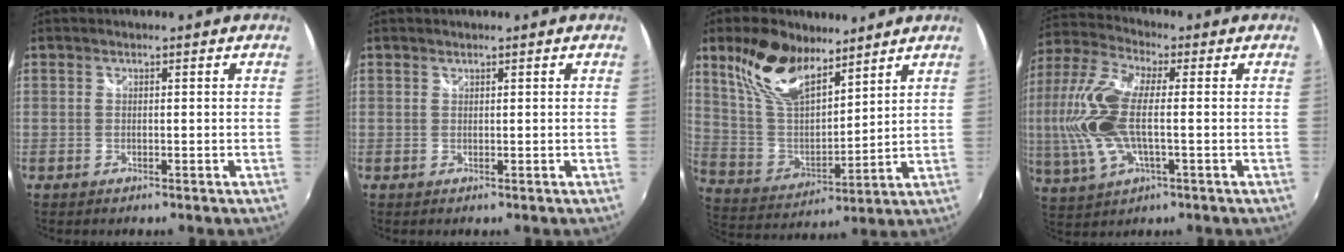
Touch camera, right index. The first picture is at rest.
{"total": 0.0}
{"total": 16.0, "force": [10.6, 7.5, 9.3], "torque": [-0.194, 0.020, 0.214]}
{"total": 15.7, "force": [-0.7, 6.3, 14.4], "torque": [-0.304, -0.001, -0.016]}